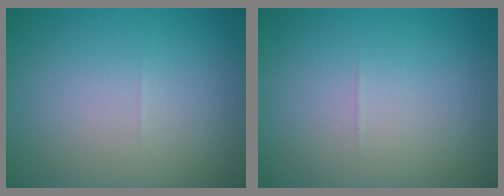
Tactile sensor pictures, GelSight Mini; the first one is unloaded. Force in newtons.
{"total": 0.0}